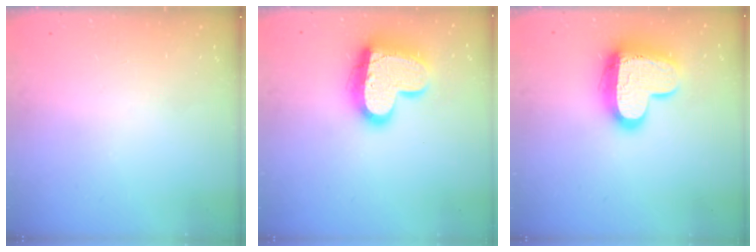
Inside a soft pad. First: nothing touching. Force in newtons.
{"total": 19.1, "press": 19.0, "slide": 1.8}
{"total": 16.3, "press": 16.3, "slide": 1.0}